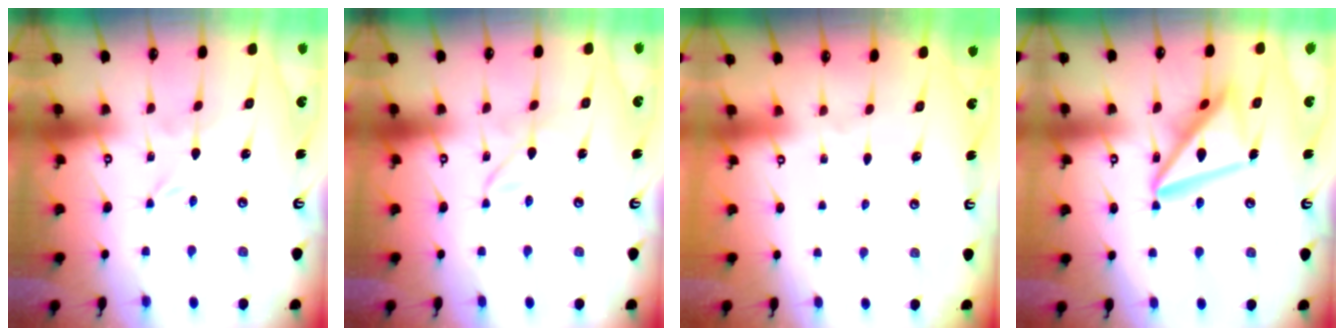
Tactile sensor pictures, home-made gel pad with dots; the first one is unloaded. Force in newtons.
{"total": 1.9, "press": 1.9, "slide": 0.2}
{"total": 0.0}
{"total": 15.9, "press": 15.8, "slide": 1.8}